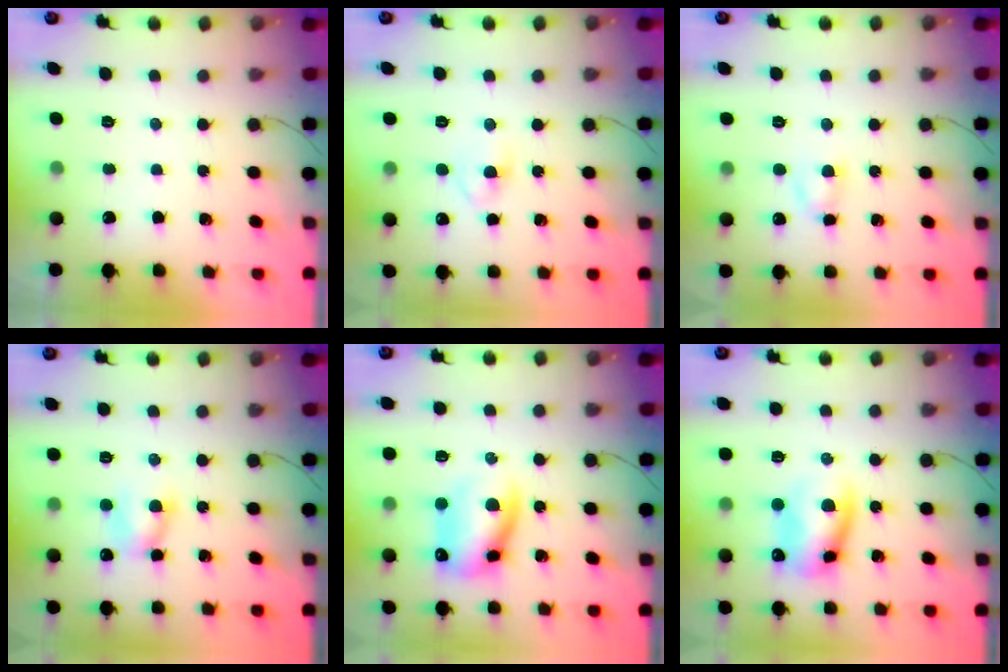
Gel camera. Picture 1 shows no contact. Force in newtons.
{"total": 3.7, "press": 3.5, "slide": 1.3}
{"total": 3.1, "press": 2.8, "slide": 1.3}
{"total": 5.9, "press": 5.9, "slide": 0.6}
{"total": 12.3, "press": 12.0, "slide": 2.3}
{"total": 11.4, "press": 11.2, "slide": 2.1}